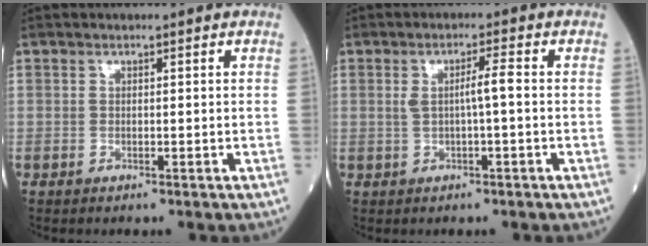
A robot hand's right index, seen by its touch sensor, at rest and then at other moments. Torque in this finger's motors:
{"motor_torque": [0.68, 0.01, 0.28, 0.08]}